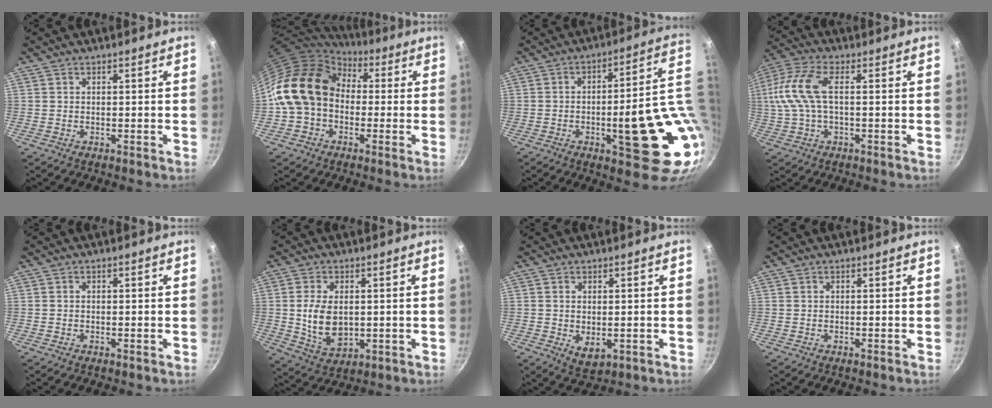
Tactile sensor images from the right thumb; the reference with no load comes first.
{"total": 17.4, "force": [1.0, 13.7, 10.7], "torque": [-0.175, 0.044, 0.004]}
{"total": 20.9, "force": [-1.8, 6.4, 19.8], "torque": [-0.222, 0.003, -0.015]}
{"total": 12.4, "force": [0.8, 5.9, 10.8], "torque": [-0.240, 0.020, 0.005]}
{"total": 0.0}
{"total": 9.5, "force": [0.5, 6.0, 7.4], "torque": [-0.131, -0.011, 0.023]}
{"total": 4.1, "force": [-0.3, 2.4, 3.3], "torque": [-0.053, -0.015, 0.002]}
{"total": 0.0}